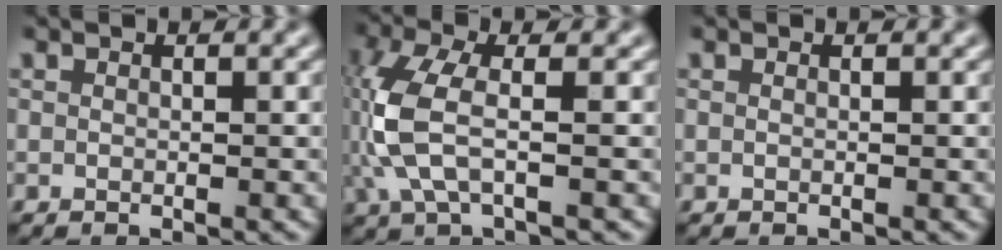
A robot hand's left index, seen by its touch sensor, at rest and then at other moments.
{"total": 5.7, "force": [-0.4, 2.5, 5.1], "torque": [-0.141, 0.004, -0.010]}
{"total": 0.0}